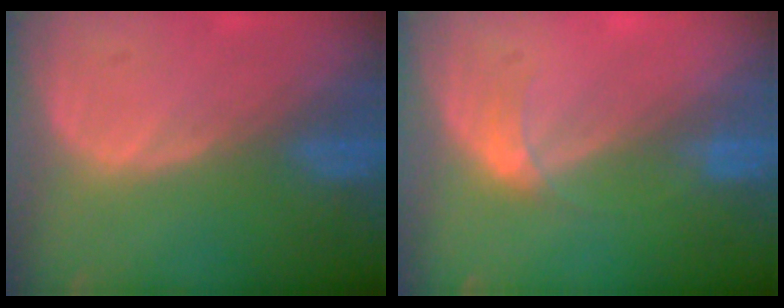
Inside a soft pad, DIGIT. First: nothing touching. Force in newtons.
{"total": 1.7, "press": 1.7, "slide": 0.2}